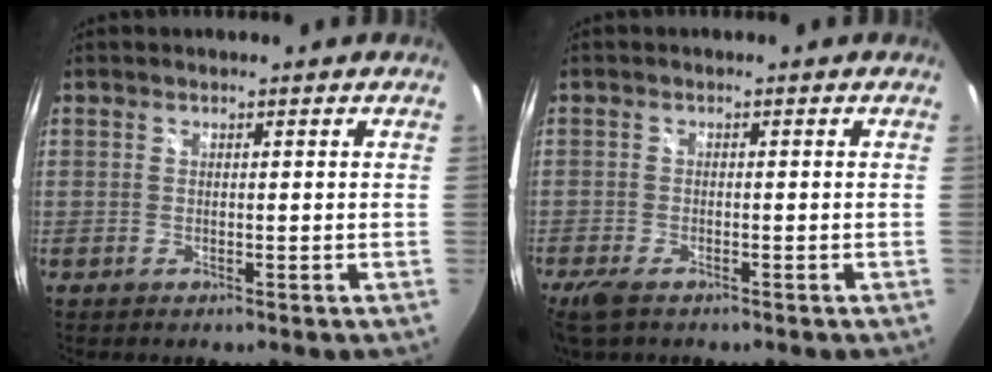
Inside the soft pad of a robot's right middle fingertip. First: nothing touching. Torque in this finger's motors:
{"motor_torque": [1.11, -1.03, 0.33, 0.10]}